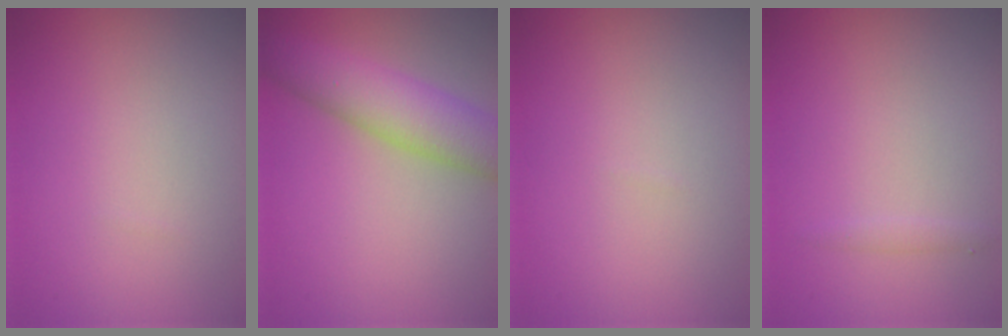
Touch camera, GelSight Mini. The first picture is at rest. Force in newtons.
{"total": 5.7, "press": 5.7, "slide": 0.2}
{"total": 0.0}
{"total": 0.6, "press": 0.6, "slide": 0.0}